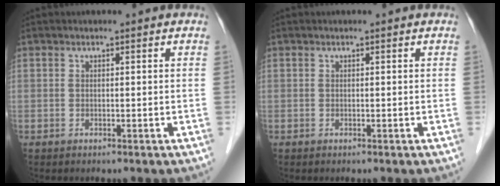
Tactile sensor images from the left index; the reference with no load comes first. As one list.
[{"total": 0.0}]